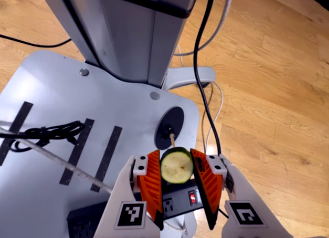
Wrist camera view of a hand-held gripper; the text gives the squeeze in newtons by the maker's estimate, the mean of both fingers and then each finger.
{"total": 6.7, "left": 7.1, "right": 6.3}